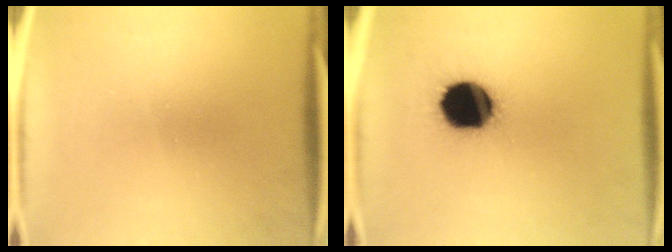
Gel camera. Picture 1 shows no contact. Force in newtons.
{"total": 17.1}